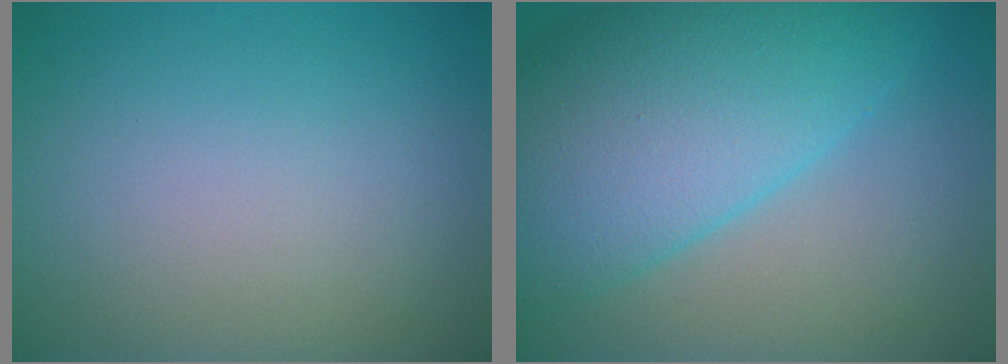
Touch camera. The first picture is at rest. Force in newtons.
{"total": 12.6, "press": 12.6, "slide": 0.4}